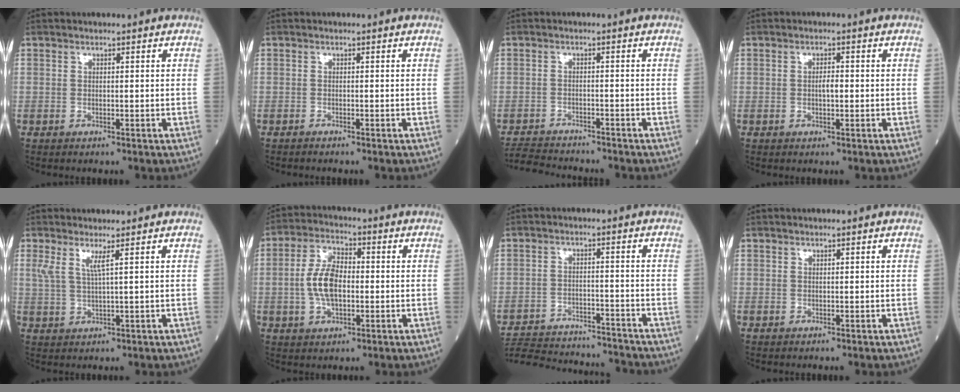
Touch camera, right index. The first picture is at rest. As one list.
[{"total": 0.6, "force": [-0.5, -0.2, 0.1], "torque": [-0.003, -0.001, -0.012]}, {"total": 6.4, "force": [-6.3, 0.1, 1.0], "torque": [-0.016, -0.017, -0.108]}, {"total": 1.6, "force": [-0.2, 0.5, 1.5], "torque": [-0.025, 0.002, -0.004]}, {"total": 2.7, "force": [1.4, -0.3, 2.3], "torque": [-0.056, -0.001, 0.032]}, {"total": 7.9, "force": [-0.7, 3.9, 6.8], "torque": [-0.145, 0.012, -0.016]}, {"total": 17.8, "force": [-17.0, 2.1, 4.7], "torque": [-0.105, -0.008, -0.244]}, {"total": 0.0}]